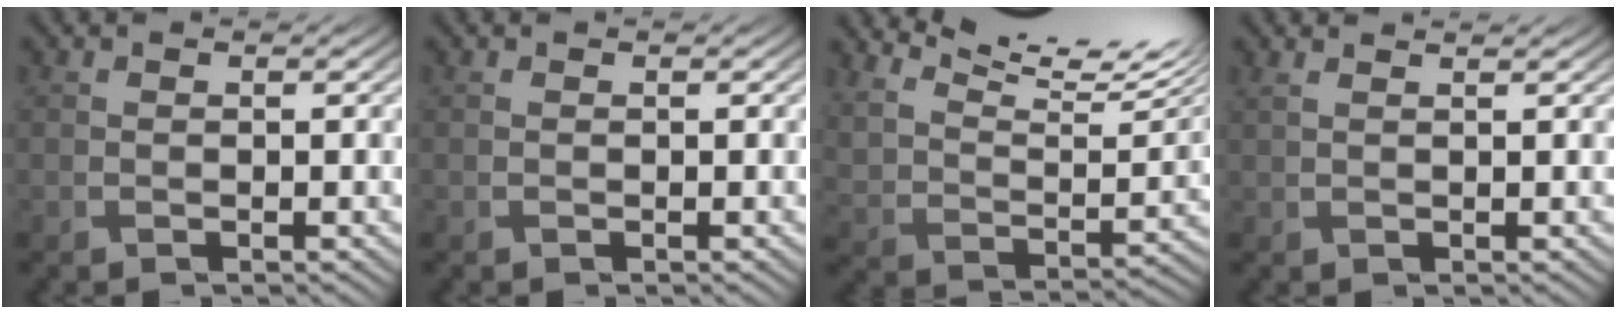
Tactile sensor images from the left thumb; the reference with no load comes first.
{"total": 0.0}
{"total": 12.7, "force": [10.3, 3.1, 6.6], "torque": [-0.140, -0.006, 0.168]}
{"total": 1.6, "force": [1.4, 0.3, 0.8], "torque": [-0.023, 0.002, 0.019]}